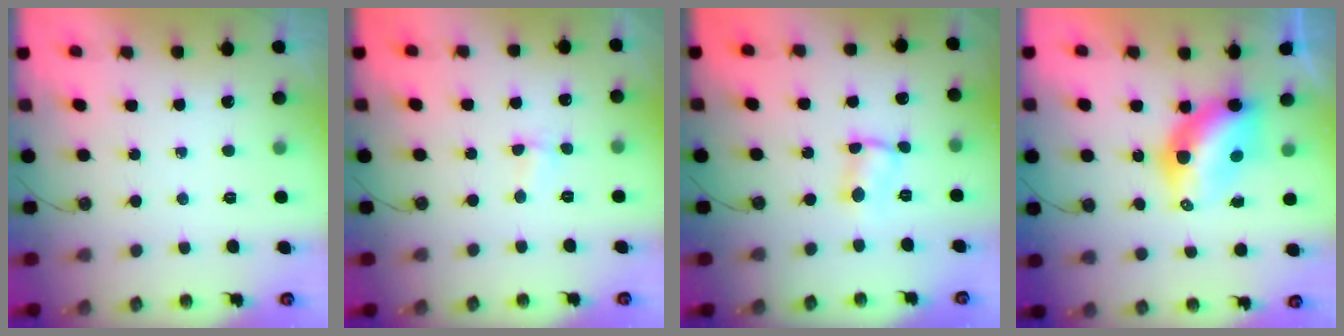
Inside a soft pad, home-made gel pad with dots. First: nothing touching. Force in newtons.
{"total": 2.8, "press": 1.1, "slide": 2.5}
{"total": 2.0, "press": 2.0, "slide": 0.1}
{"total": 8.9, "press": 8.8, "slide": 0.8}